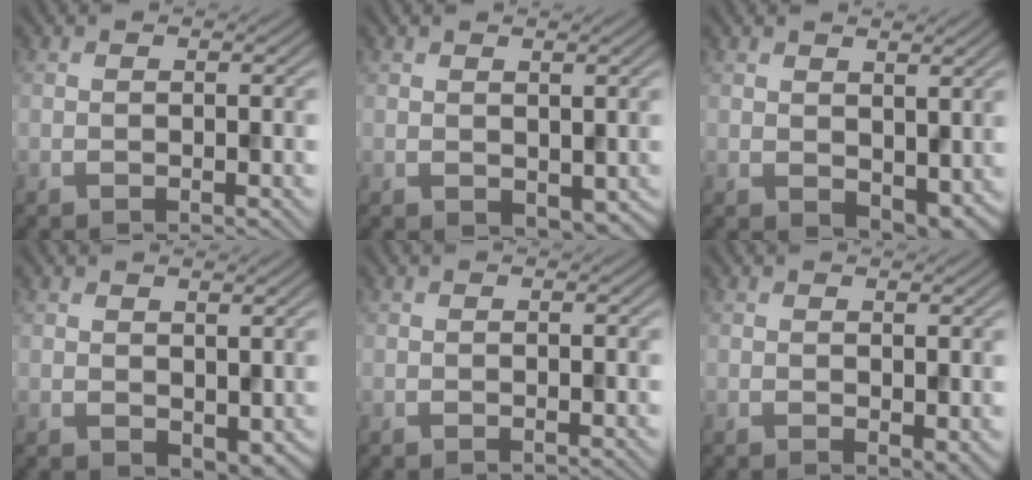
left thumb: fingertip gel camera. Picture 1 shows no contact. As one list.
[{"total": 2.0, "force": [0.6, 1.4, 1.4], "torque": [-0.027, -0.010, 0.017]}, {"total": 4.3, "force": [1.2, 2.8, 2.9], "torque": [-0.054, -0.015, 0.028]}, {"total": 2.5, "force": [0.9, 1.6, 1.7], "torque": [-0.032, -0.010, 0.022]}, {"total": 0.0}, {"total": 2.1, "force": [-0.2, 1.2, 1.7], "torque": [-0.026, -0.008, 0.001]}]